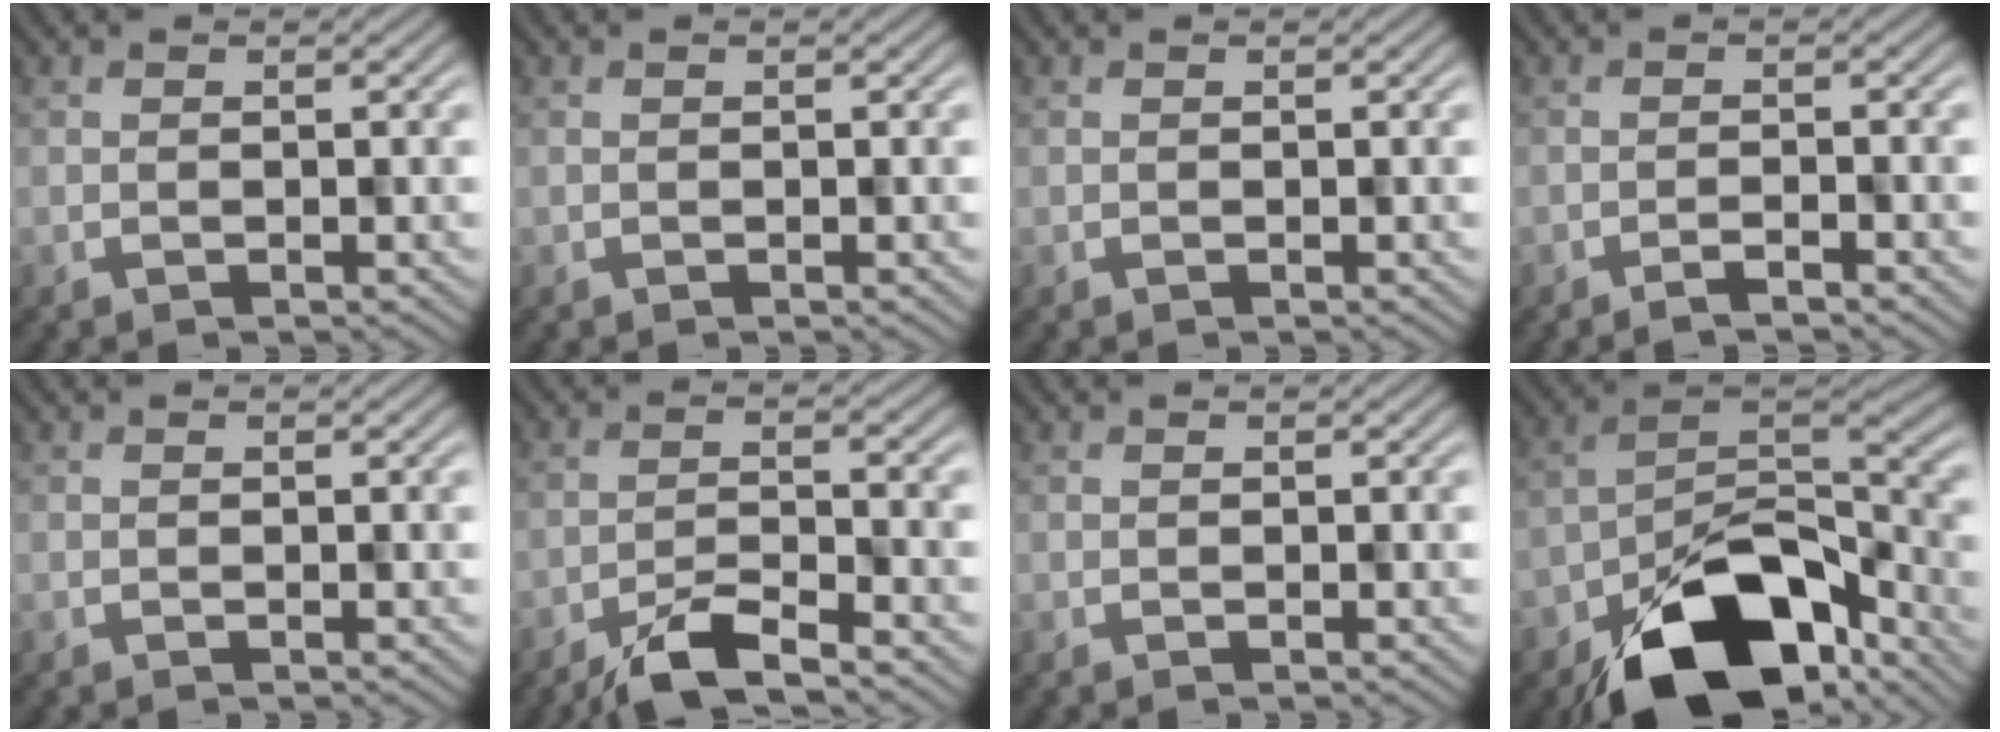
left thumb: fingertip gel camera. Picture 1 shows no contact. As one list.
[{"total": 0.0}, {"total": 0.0}, {"total": 1.6, "force": [-1.3, 0.0, 1.1], "torque": [-0.018, 0.006, -0.024]}, {"total": 0.0}, {"total": 6.3, "force": [-4.7, 1.3, 4.1], "torque": [-0.070, -0.001, -0.091]}, {"total": 0.0}, {"total": 16.2, "force": [-10.2, 8.1, 9.6], "torque": [-0.168, -0.032, -0.167]}]